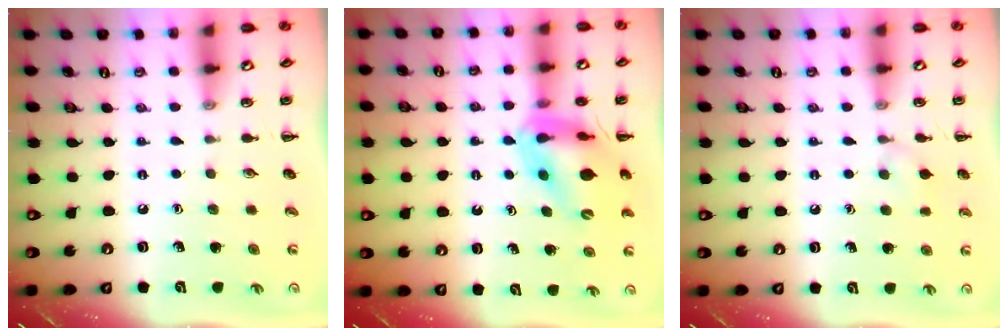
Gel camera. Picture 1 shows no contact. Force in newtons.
{"total": 13.7, "press": 13.2, "slide": 3.7}
{"total": 6.2, "press": 5.8, "slide": 2.1}